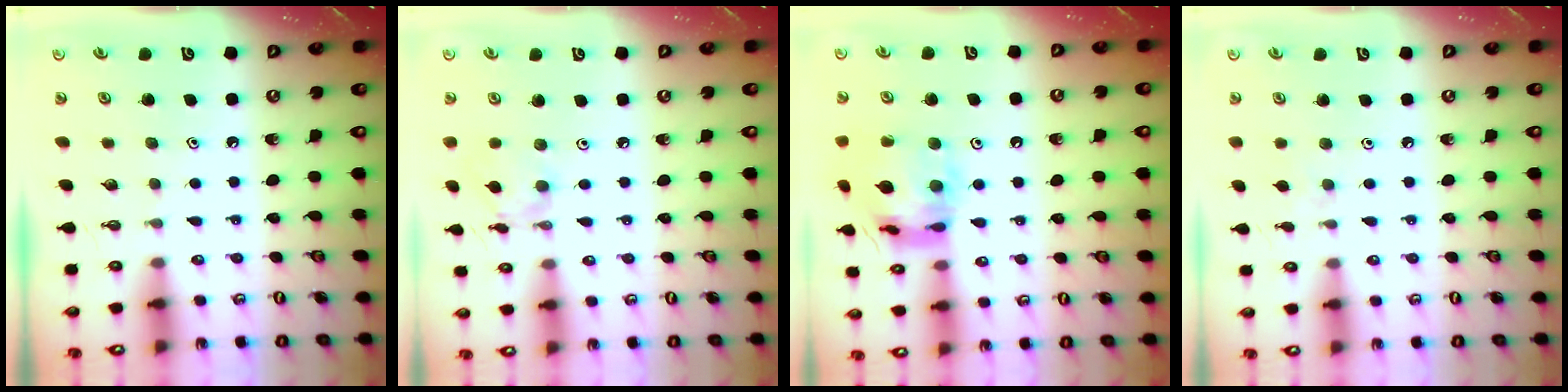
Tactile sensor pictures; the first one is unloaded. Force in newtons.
{"total": 5.4, "press": 5.4, "slide": 0.4}
{"total": 17.4, "press": 17.3, "slide": 1.4}
{"total": 2.4, "press": 2.4, "slide": 0.5}